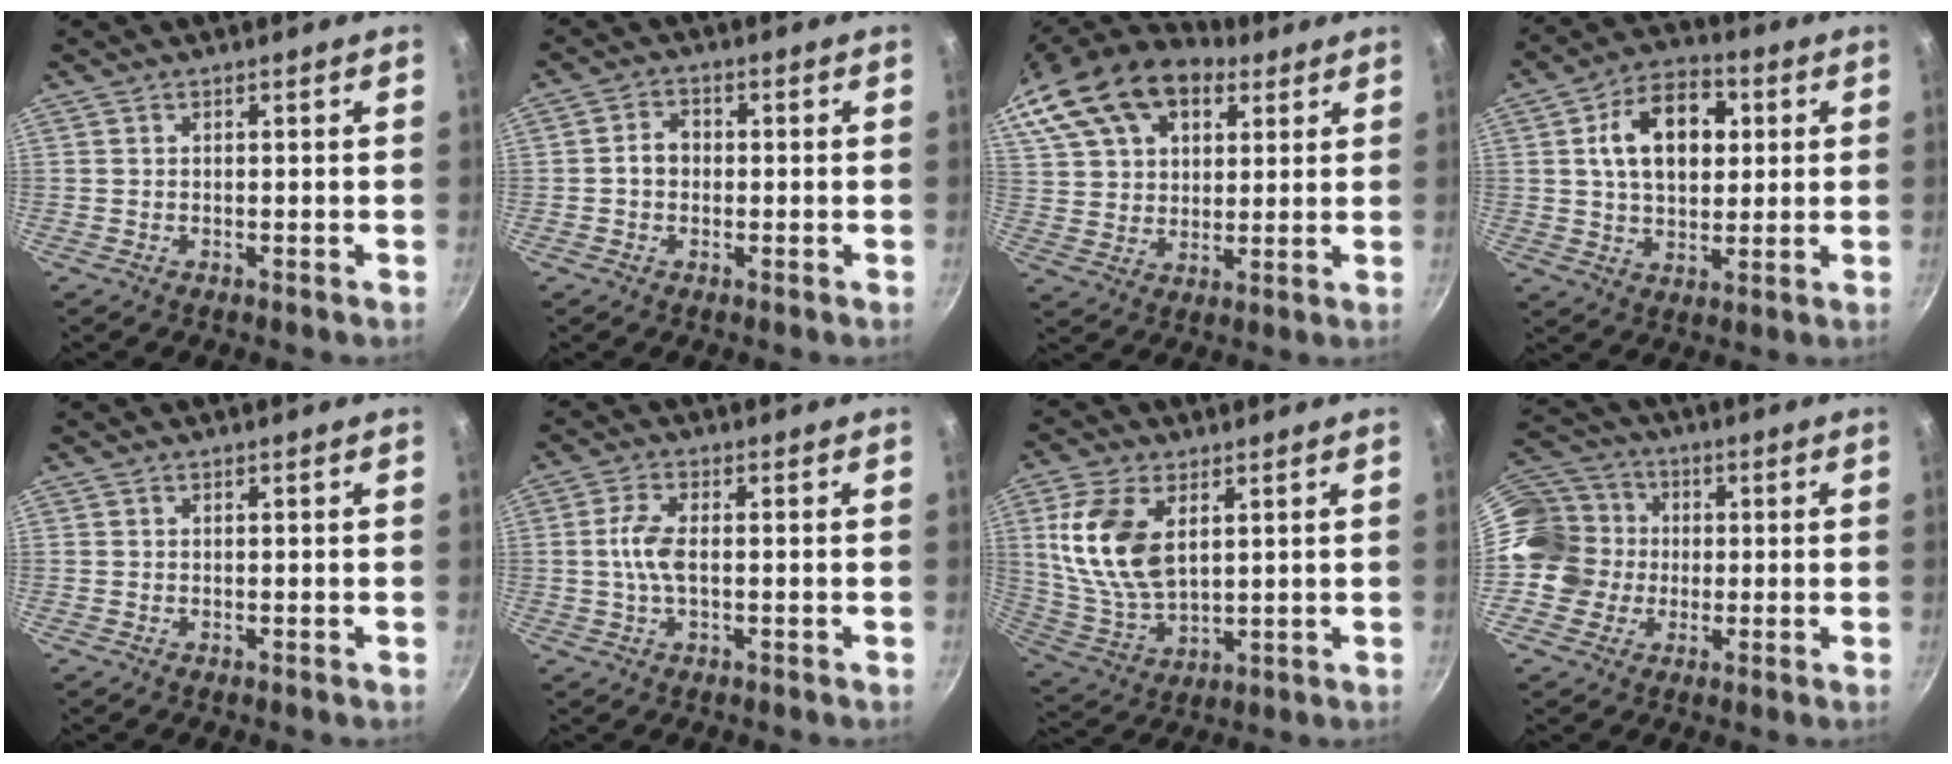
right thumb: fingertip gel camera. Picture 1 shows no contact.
{"total": 3.7, "force": [-0.3, 3.0, 2.1], "torque": [-0.020, 0.014, -0.010]}
{"total": 23.6, "force": [12.4, 14.7, 13.6], "torque": [-0.271, 0.020, 0.223]}
{"total": 14.4, "force": [3.2, 9.6, 10.3], "torque": [-0.133, 0.009, 0.044]}
{"total": 0.0}
{"total": 5.4, "force": [-0.2, 2.4, 4.8], "torque": [-0.107, 0.009, -0.009]}
{"total": 14.6, "force": [4.1, 8.4, 11.3], "torque": [-0.211, -0.017, 0.091]}
{"total": 13.7, "force": [-0.2, 12.5, 5.8], "torque": [-0.091, 0.029, -0.015]}